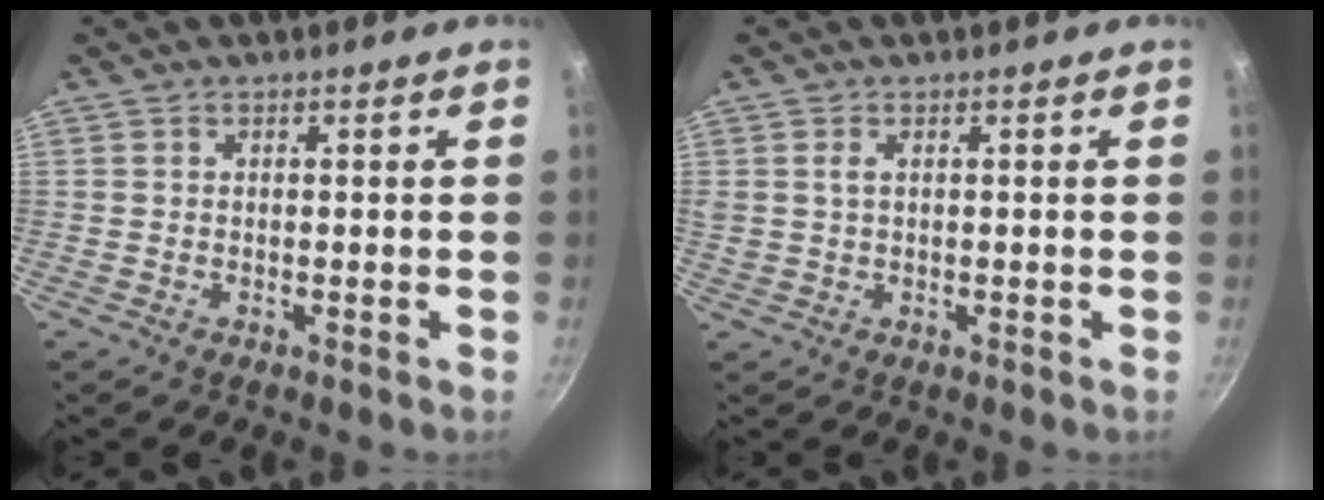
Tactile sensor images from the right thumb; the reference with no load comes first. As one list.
[{"total": 1.8, "force": [0.5, 1.1, 1.3], "torque": [-0.023, 0.001, 0.011]}]